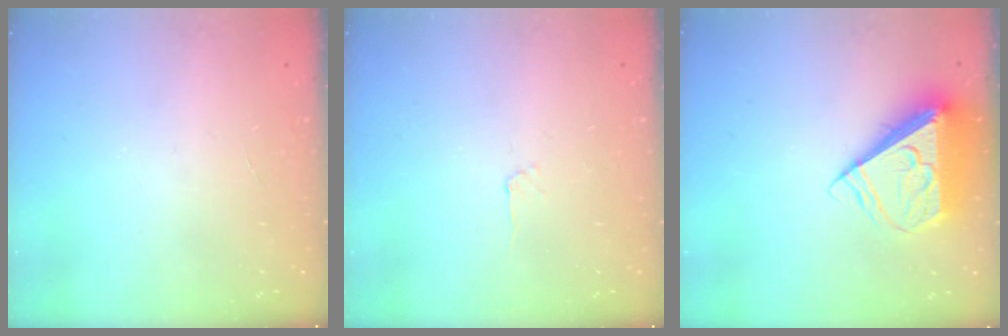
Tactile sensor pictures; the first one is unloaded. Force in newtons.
{"total": 2.5, "press": 2.5, "slide": 0.3}
{"total": 10.1, "press": 10.0, "slide": 1.3}